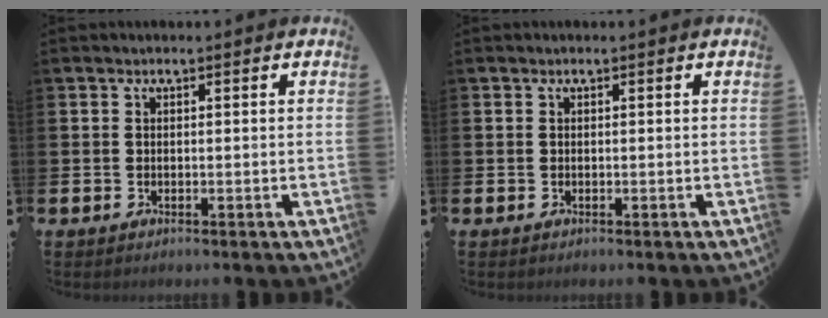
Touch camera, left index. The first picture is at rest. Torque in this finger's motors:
{"motor_torque": [0.00, 0.00, 0.00, 0.00]}